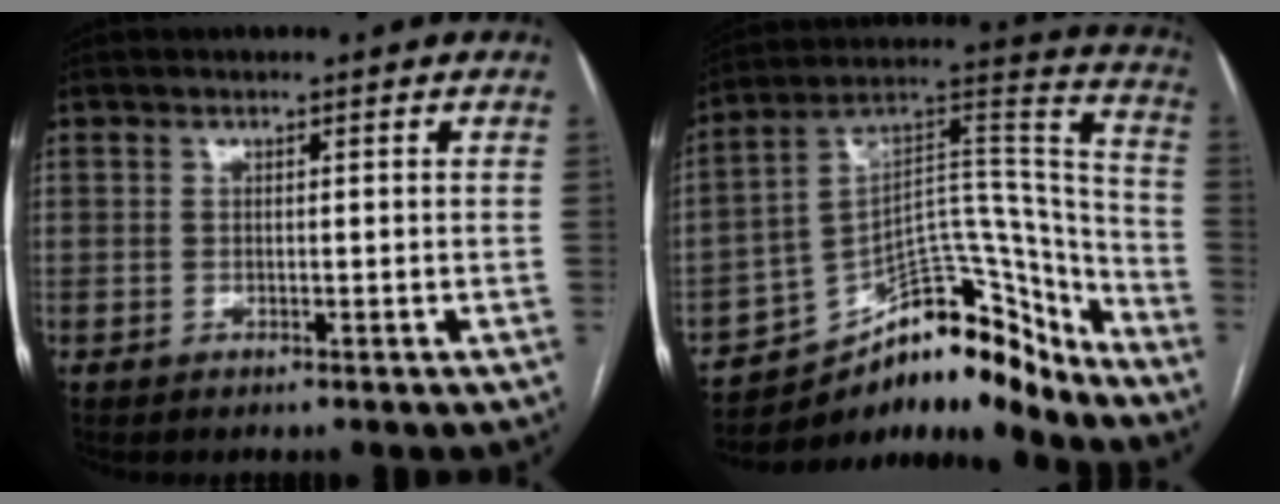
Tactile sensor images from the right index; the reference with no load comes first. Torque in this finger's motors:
{"motor_torque": [0.14, -0.14, -0.19, -0.07]}